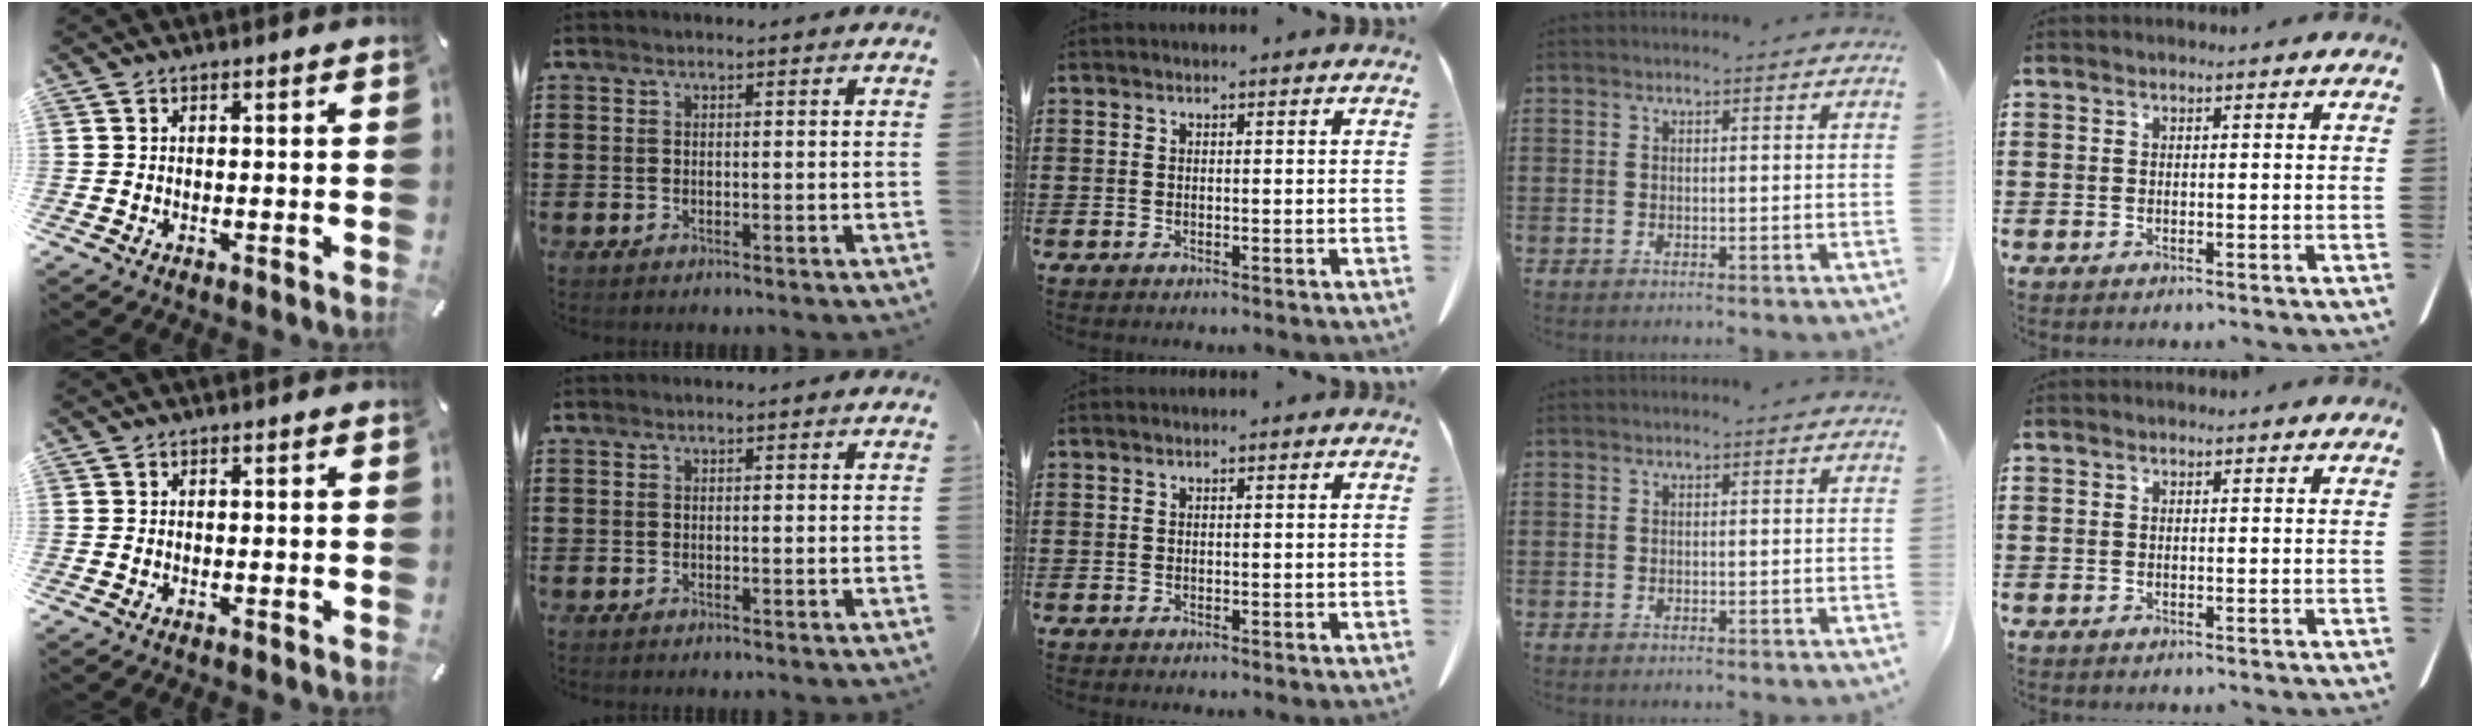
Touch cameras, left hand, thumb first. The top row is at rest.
{}